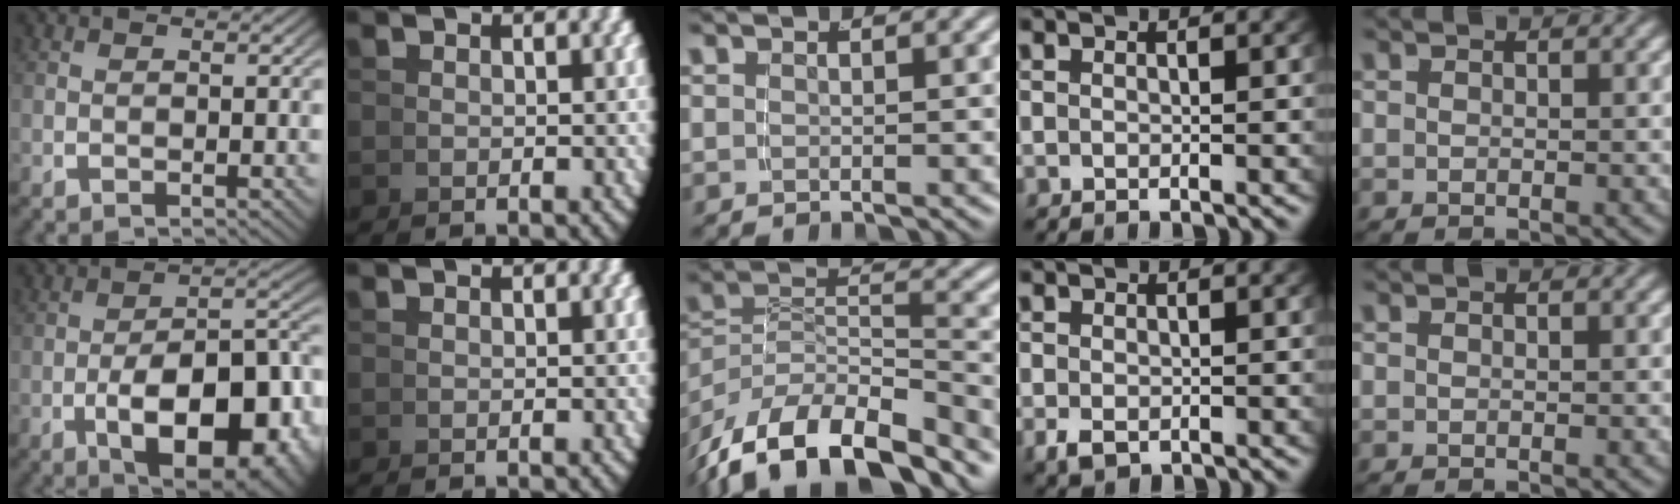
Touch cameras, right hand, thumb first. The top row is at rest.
{"thumb": {"total": 15.0, "force": [-3.9, 8.6, 11.7], "torque": [-0.198, -0.058, -0.029]}, "middle": {"total": 14.4, "force": [-8.7, 8.6, 7.5], "torque": [-0.145, -0.043, -0.124]}, "ring": {"total": 1.9, "force": [-1.0, 1.2, 1.1], "torque": [-0.035, -0.020, -0.003]}}